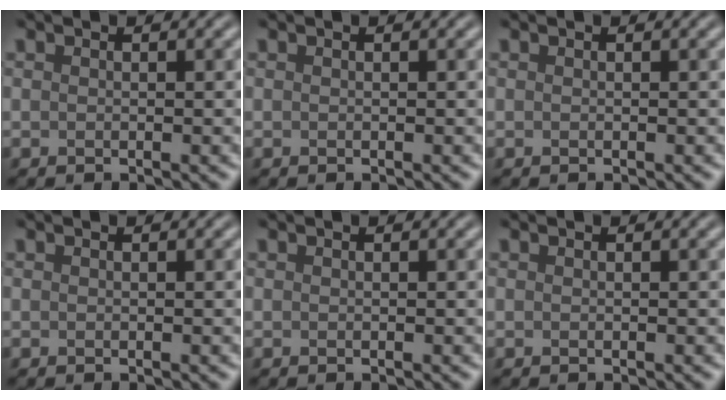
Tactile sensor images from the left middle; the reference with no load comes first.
{"total": 0.0}
{"total": 0.0}
{"total": 0.0}
{"total": 0.0}
{"total": 0.0}